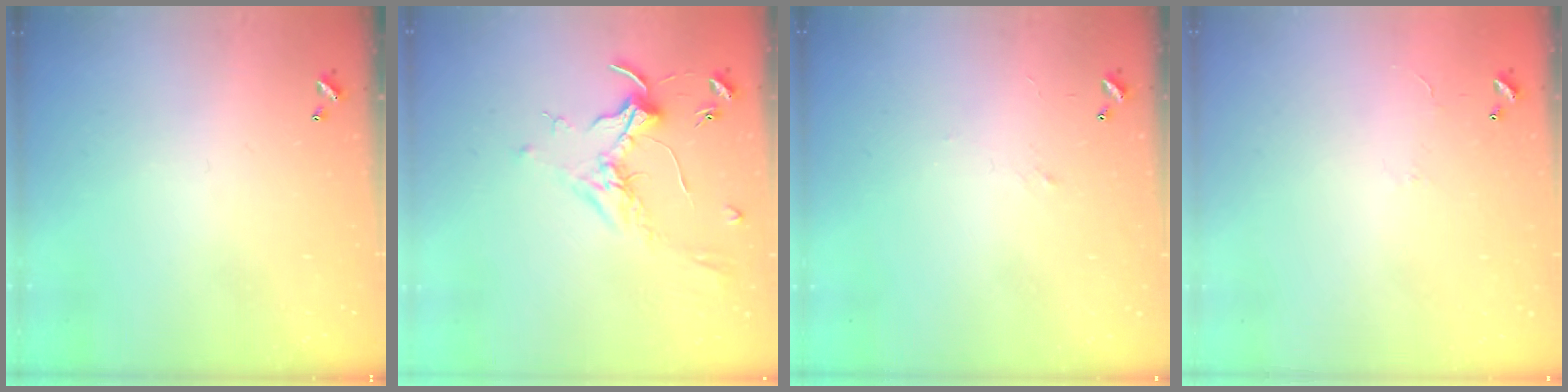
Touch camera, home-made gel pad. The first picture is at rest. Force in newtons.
{"total": 1.7, "press": 1.5, "slide": 0.8}
{"total": 2.7, "press": 2.6, "slide": 0.4}
{"total": 7.7, "press": 7.7, "slide": 0.6}